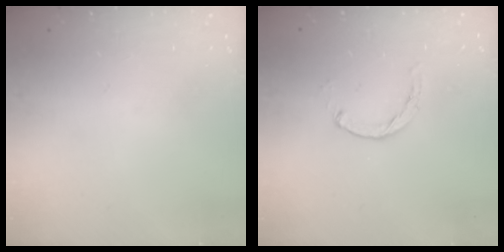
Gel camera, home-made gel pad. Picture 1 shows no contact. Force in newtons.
{"total": 0.7, "press": 0.7, "slide": 0.2}